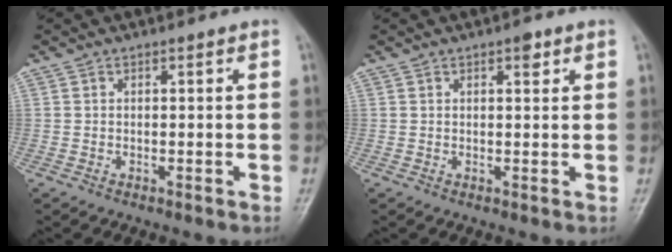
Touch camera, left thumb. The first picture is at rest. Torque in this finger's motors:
{"motor_torque": [0.27, -0.13, 0.01, -0.15, 0.00]}